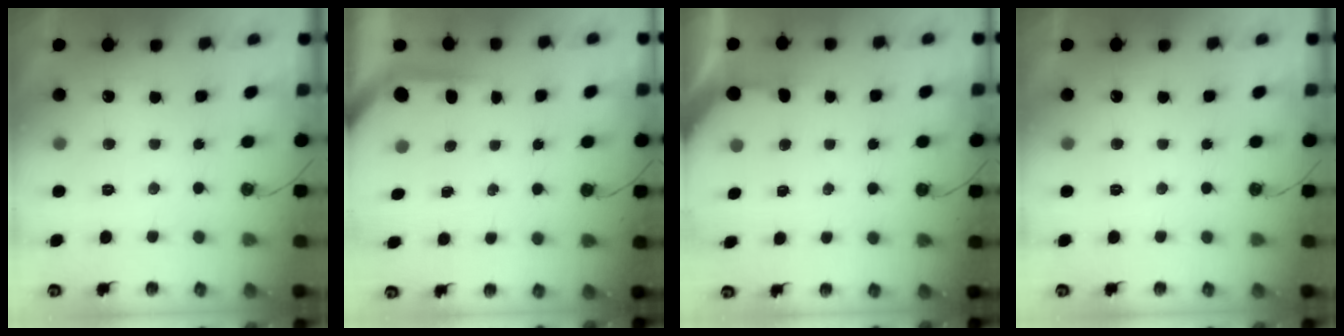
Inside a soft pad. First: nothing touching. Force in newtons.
{"total": 3.6, "press": 3.6, "slide": 0.4}
{"total": 2.8, "press": 2.8, "slide": 0.3}
{"total": 0.0}